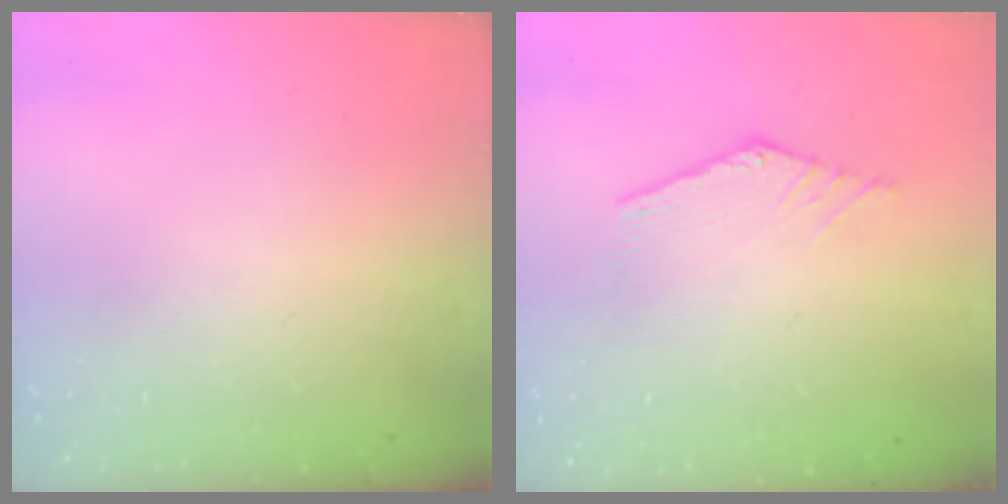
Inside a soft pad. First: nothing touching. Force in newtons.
{"total": 0.0}